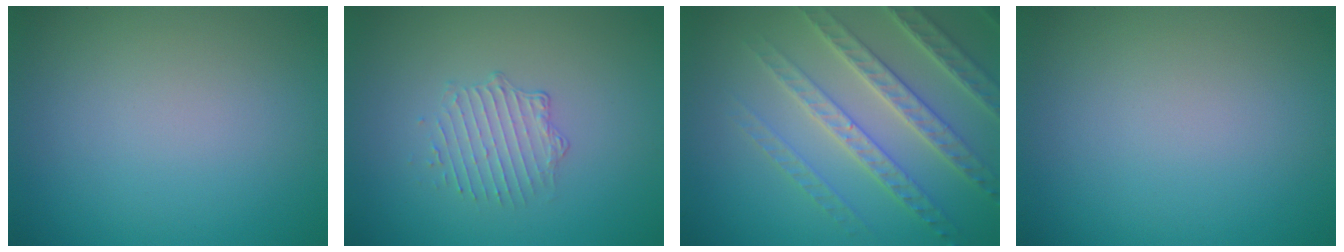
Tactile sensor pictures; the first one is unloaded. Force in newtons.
{"total": 1.7, "press": 1.1, "slide": 1.3}
{"total": 5.8, "press": 4.8, "slide": 3.3}
{"total": 0.0}